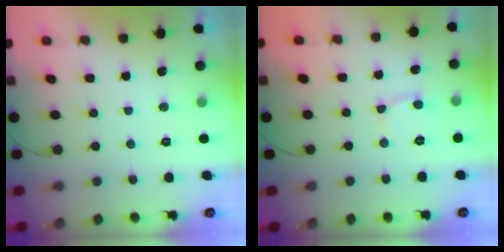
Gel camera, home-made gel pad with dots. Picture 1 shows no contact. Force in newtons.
{"total": 2.6, "press": 2.6, "slide": 0.2}